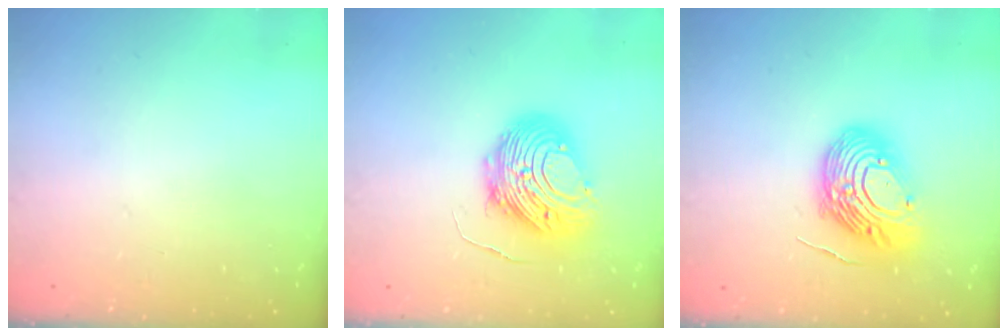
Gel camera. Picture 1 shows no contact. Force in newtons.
{"total": 10.7, "press": 10.6, "slide": 1.1}
{"total": 14.9, "press": 14.8, "slide": 1.6}